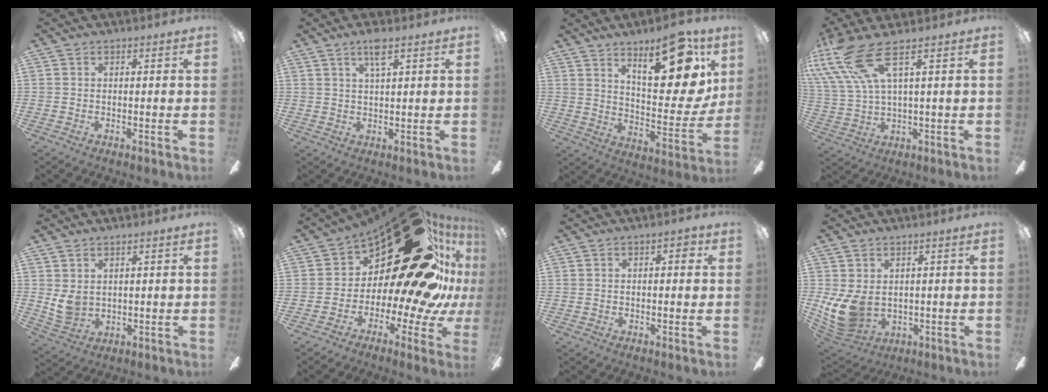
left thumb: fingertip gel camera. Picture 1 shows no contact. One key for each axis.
{"total": 4.3, "fx": 2.7, "fy": 0.5, "fz": 3.3, "tx": -0.066, "ty": 0.001, "tz": 0.044}
{"total": 20.0, "fx": 11.7, "fy": 8.1, "fz": 14.1, "tx": -0.184, "ty": -0.070, "tz": 0.187}
{"total": 13.9, "fx": 7.6, "fy": 4.2, "fz": 10.8, "tx": -0.251, "ty": -0.031, "tz": 0.135}
{"total": 5.2, "fx": 2.2, "fy": 3.6, "fz": 3.2, "tx": -0.070, "ty": -0.009, "tz": 0.041}
{"total": 31.0, "fx": 14.4, "fy": 13.9, "fz": 23.6, "tx": -0.302, "ty": -0.128, "tz": 0.279}
{"total": 2.4, "fx": 0.7, "fy": 1.0, "fz": 2.1, "tx": -0.028, "ty": 0.002, "tz": 0.006}
{"total": 10.4, "fx": 0.0, "fy": 7.4, "fz": 7.3, "tx": -0.169, "ty": -0.009, "tz": 0.005}